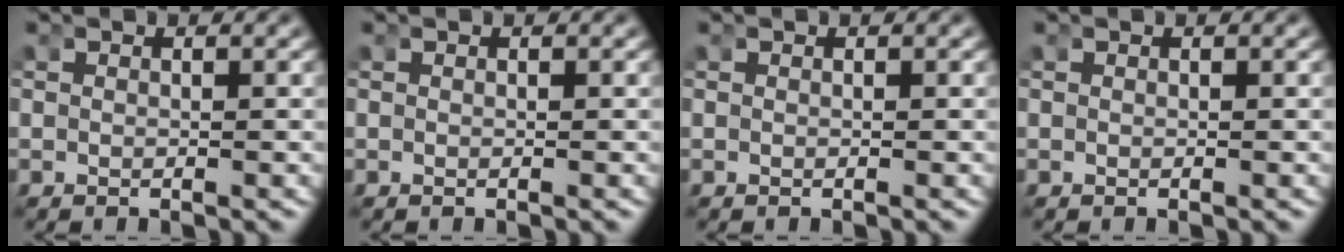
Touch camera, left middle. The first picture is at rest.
{"total": 0.0}
{"total": 0.0}
{"total": 0.0}